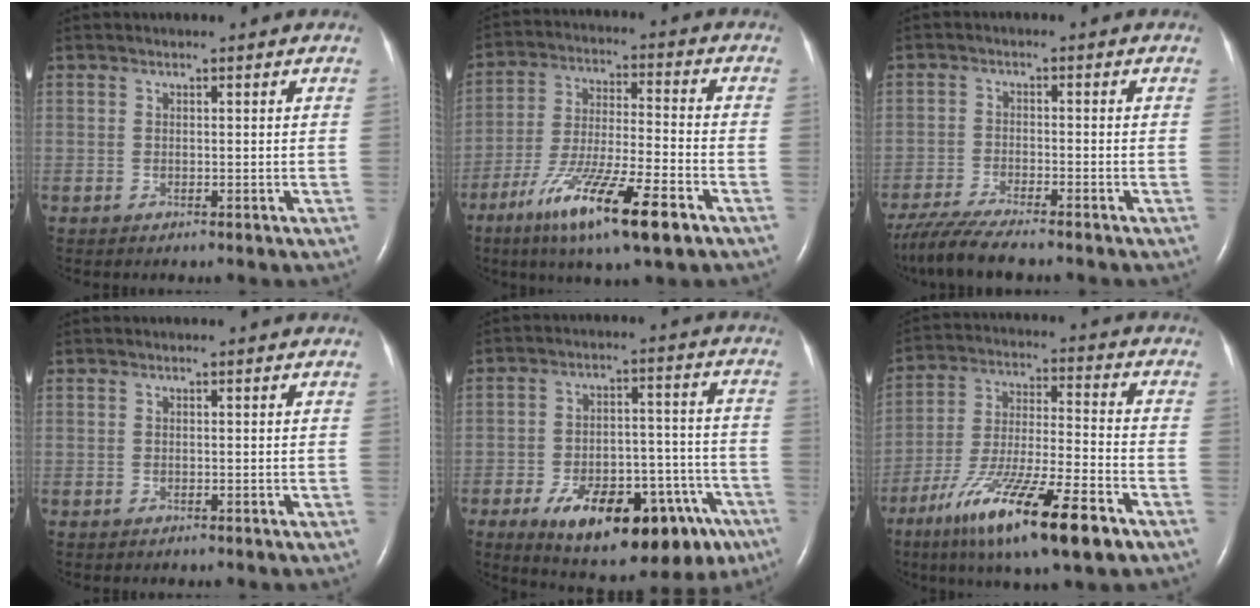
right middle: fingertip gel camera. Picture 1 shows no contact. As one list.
[{"total": 16.0, "force": [-9.0, 1.6, 13.1], "torque": [-0.249, -0.036, -0.158]}, {"total": 7.2, "force": [-6.0, 0.9, 3.7], "torque": [-0.074, -0.022, -0.106]}, {"total": 0.0}, {"total": 21.5, "force": [-12.4, 9.0, 15.0], "torque": [-0.166, 0.028, -0.172]}, {"total": 18.9, "force": [-11.1, 2.1, 15.2], "torque": [-0.265, -0.041, -0.192]}]